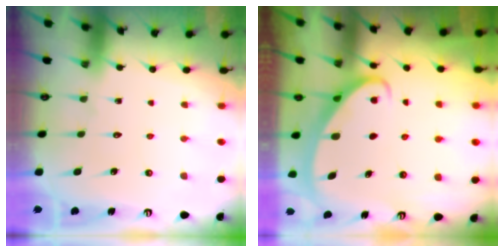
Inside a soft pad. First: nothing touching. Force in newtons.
{"total": 2.4, "press": 2.4, "slide": 0.4}